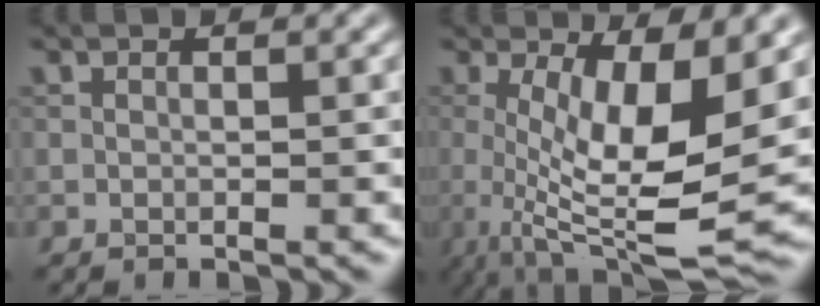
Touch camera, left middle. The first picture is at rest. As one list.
[{"total": 10.1, "force": [0.0, 3.1, 9.7], "torque": [-0.169, -0.019, 0.006]}]